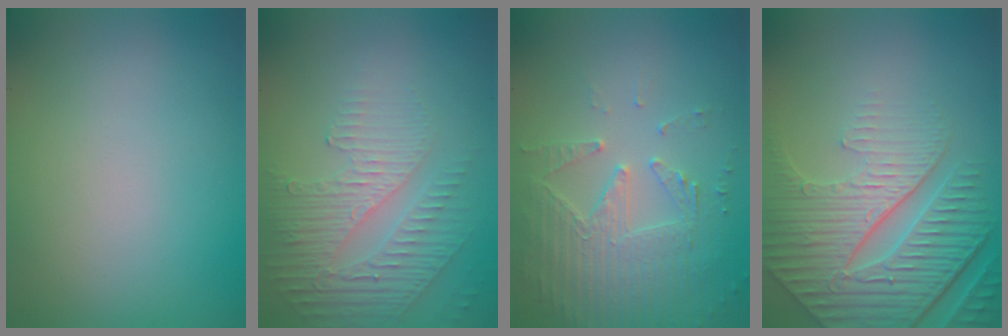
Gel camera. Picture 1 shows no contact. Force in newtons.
{"total": 5.1, "press": 3.3, "slide": 3.9}
{"total": 4.1, "press": 3.6, "slide": 2.1}
{"total": 8.8, "press": 6.2, "slide": 6.3}